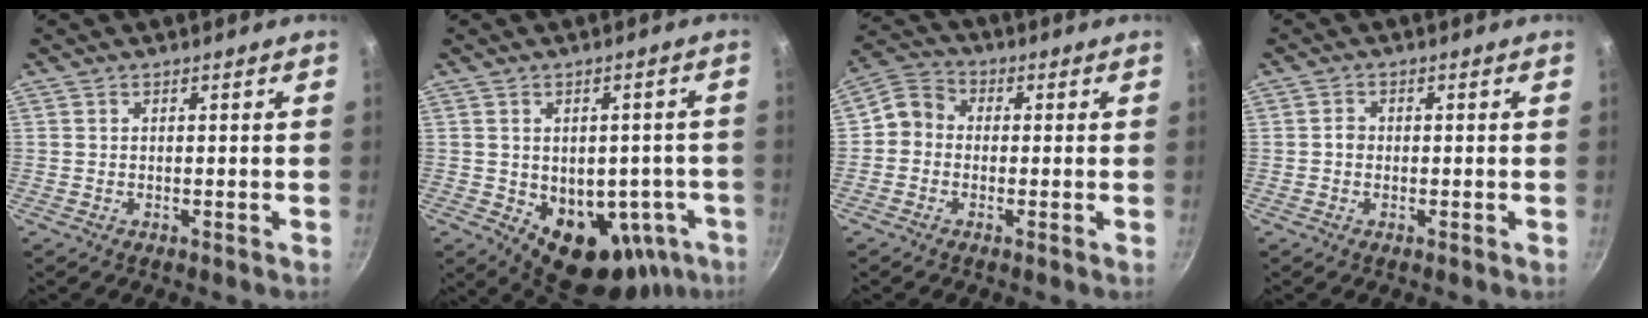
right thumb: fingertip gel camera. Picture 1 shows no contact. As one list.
[{"total": 16.6, "force": [-4.9, 11.6, 10.9], "torque": [-0.090, 0.005, -0.040]}, {"total": 5.4, "force": [-0.8, 4.8, 2.4], "torque": [-0.024, 0.018, -0.039]}, {"total": 1.6, "force": [-0.2, 1.3, 0.7], "torque": [-0.009, 0.009, -0.005]}]